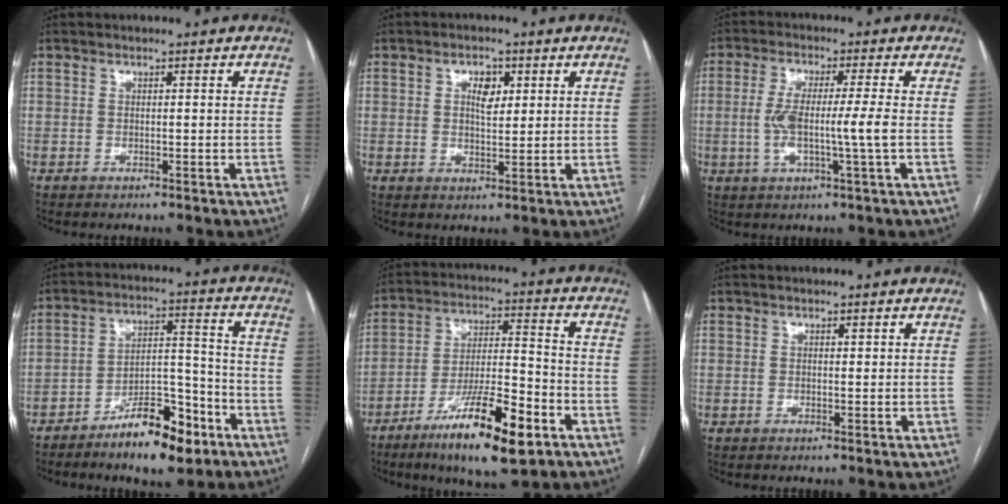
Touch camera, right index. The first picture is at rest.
{"total": 4.0, "force": [1.4, 2.1, 3.2], "torque": [-0.052, 0.003, 0.024]}
{"total": 7.3, "force": [-0.6, 0.1, 7.2], "torque": [-0.144, -0.001, -0.013]}
{"total": 11.5, "force": [-7.6, 3.7, 7.9], "torque": [-0.121, 0.018, -0.123]}
{"total": 15.9, "force": [-8.8, 2.7, 12.9], "torque": [-0.226, -0.017, -0.145]}
{"total": 0.7, "force": [0.4, 0.3, 0.5], "torque": [-0.007, -0.002, 0.004]}